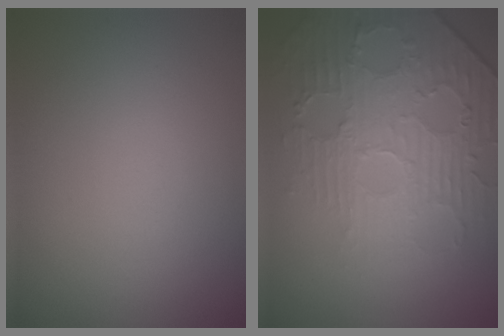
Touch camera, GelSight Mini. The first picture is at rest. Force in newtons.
{"total": 4.4, "press": 4.0, "slide": 1.7}